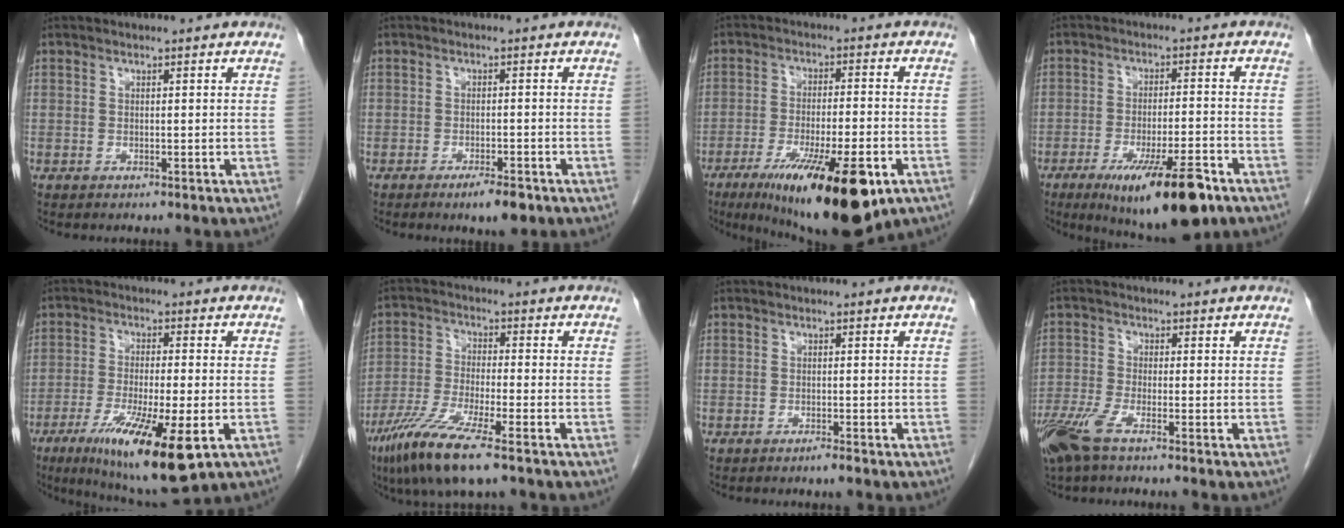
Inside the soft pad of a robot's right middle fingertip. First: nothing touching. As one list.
[{"total": 3.8, "force": [-2.4, 1.0, 2.8], "torque": [-0.043, -0.002, -0.032]}, {"total": 18.1, "force": [-9.6, 4.0, 14.9], "torque": [-0.198, -0.030, -0.143]}, {"total": 13.7, "force": [-8.2, 2.6, 10.7], "torque": [-0.147, -0.016, -0.120]}, {"total": 14.1, "force": [-6.4, 2.1, 12.4], "torque": [-0.207, -0.036, -0.097]}, {"total": 10.2, "force": [-6.5, 0.7, 7.9], "torque": [-0.166, -0.028, -0.122]}, {"total": 0.9, "force": [-0.7, 0.0, 0.5], "torque": [-0.009, -0.001, -0.011]}, {"total": 5.6, "force": [-3.8, 0.7, 4.1], "torque": [-0.091, -0.014, -0.078]}]